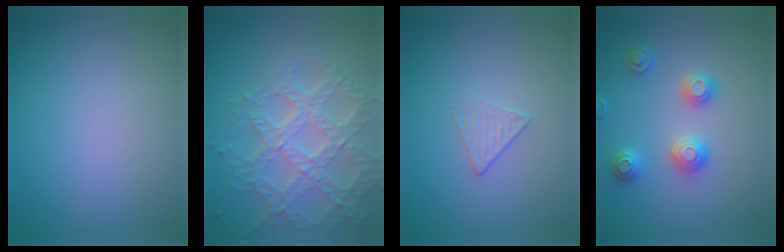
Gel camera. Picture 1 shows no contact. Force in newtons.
{"total": 7.0, "press": 5.1, "slide": 4.8}
{"total": 1.2, "press": 0.7, "slide": 1.0}
{"total": 2.8, "press": 2.7, "slide": 0.8}